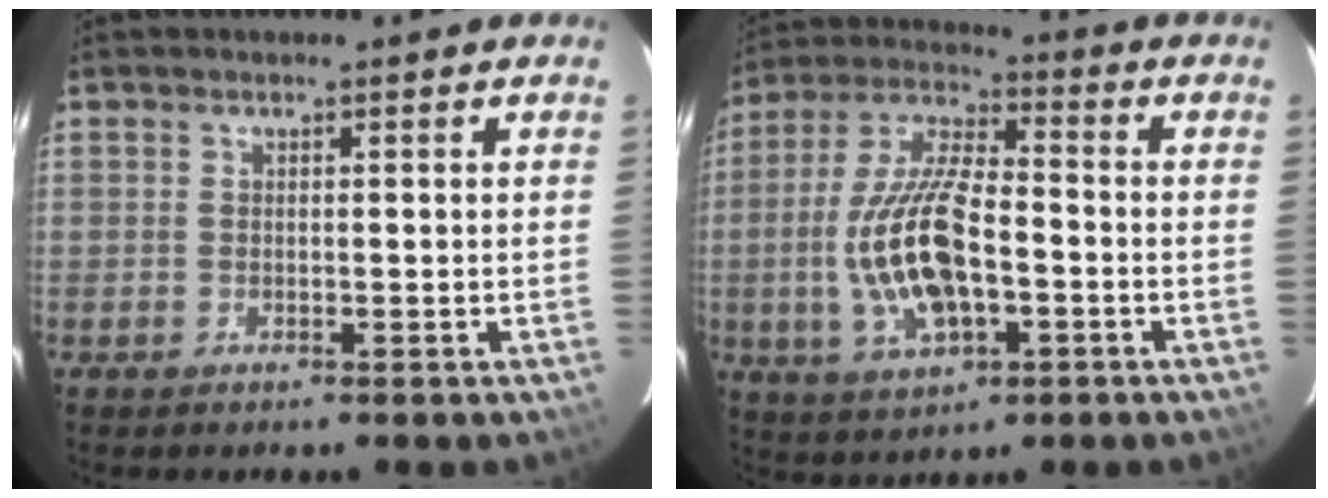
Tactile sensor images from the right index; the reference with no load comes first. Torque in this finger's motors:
{"motor_torque": [1.49, -0.65, 0.89, 0.21]}